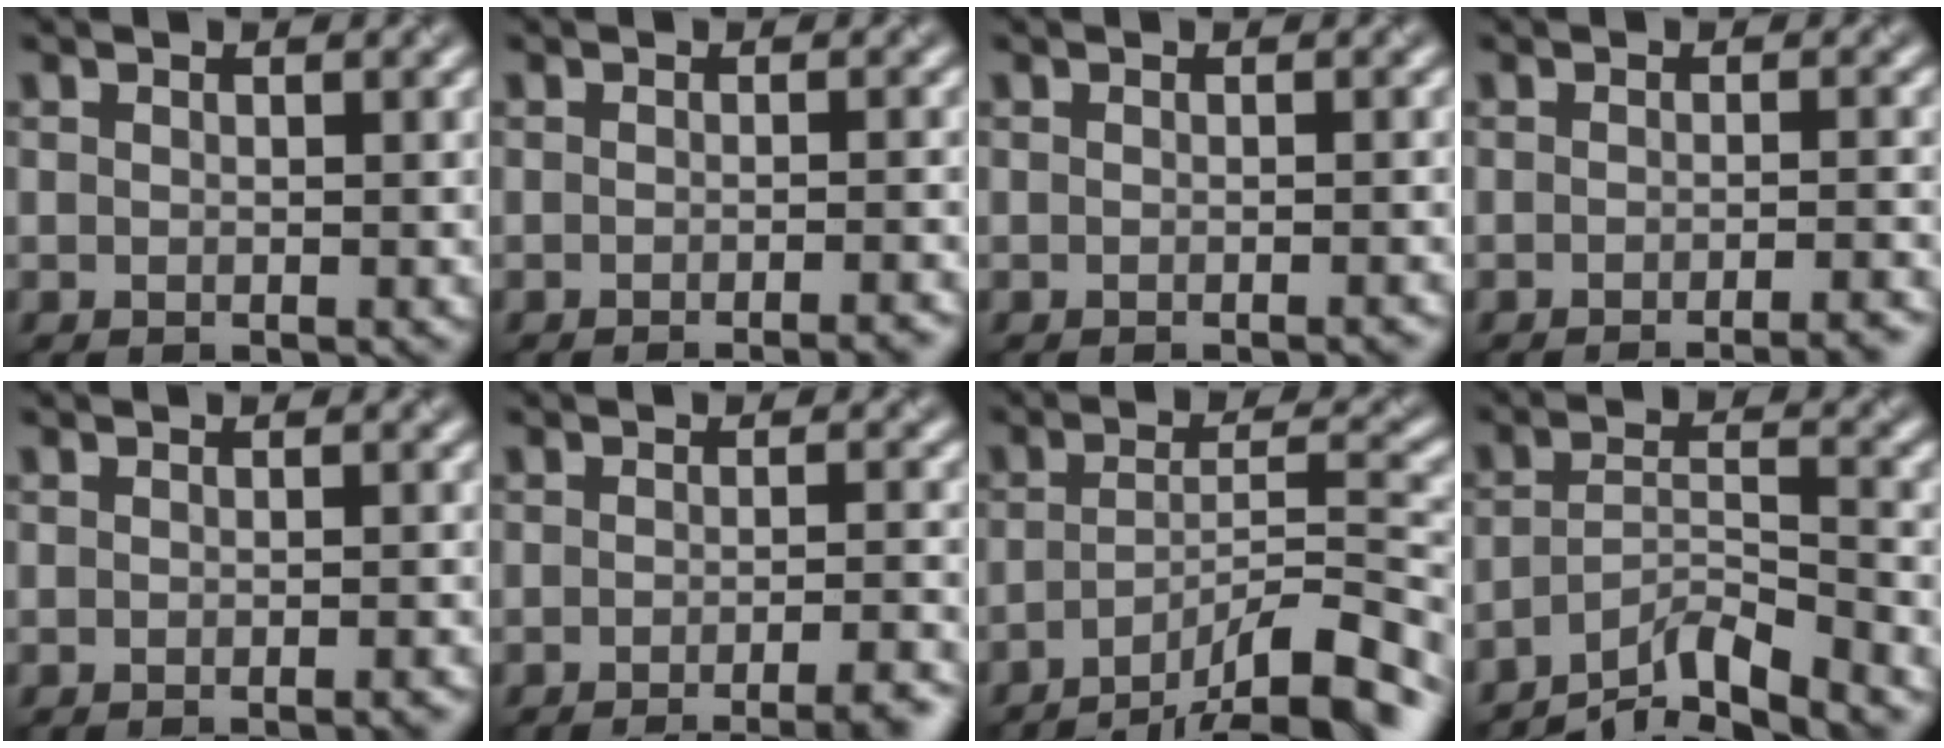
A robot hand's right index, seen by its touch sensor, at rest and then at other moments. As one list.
[{"total": 4.1, "force": [-3.1, 1.2, 2.5], "torque": [-0.011, 0.009, -0.031]}, {"total": 1.8, "force": [-1.1, 0.6, 1.3], "torque": [0.002, 0.010, -0.019]}, {"total": 5.7, "force": [-4.3, 1.7, 3.3], "torque": [-0.017, 0.006, -0.037]}, {"total": 2.3, "force": [-1.6, 0.7, 1.6], "torque": [-0.006, 0.012, -0.023]}, {"total": 6.5, "force": [-4.4, 1.7, 4.4], "torque": [-0.047, -0.001, -0.043]}, {"total": 11.4, "force": [-8.6, 2.6, 7.1], "torque": [-0.104, 0.022, -0.130]}, {"total": 6.2, "force": [-5.4, 0.9, 2.8], "torque": [-0.038, 0.009, -0.096]}]